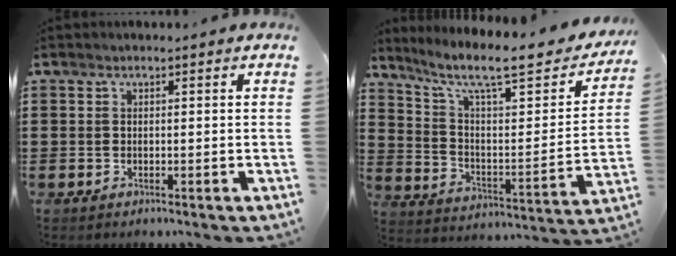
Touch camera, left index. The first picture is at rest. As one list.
[{"total": 10.3, "force": [7.9, 2.0, 6.4], "torque": [-0.130, -0.053, 0.125]}]